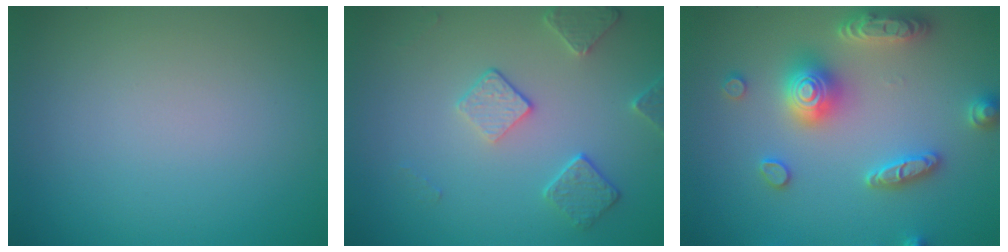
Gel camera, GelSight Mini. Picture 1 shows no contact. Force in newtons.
{"total": 3.0, "press": 2.7, "slide": 1.4}
{"total": 5.4, "press": 5.3, "slide": 0.9}